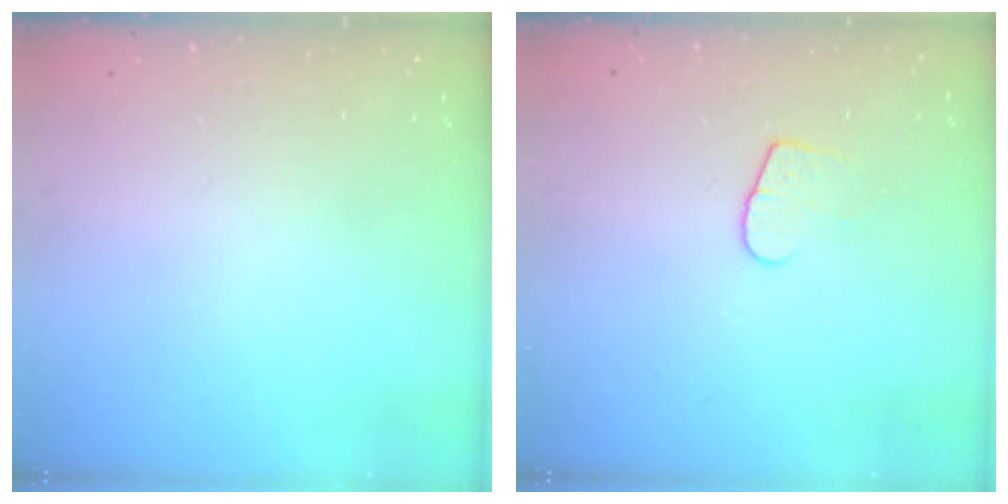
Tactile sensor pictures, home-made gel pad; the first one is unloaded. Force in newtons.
{"total": 7.3, "press": 7.3, "slide": 0.5}